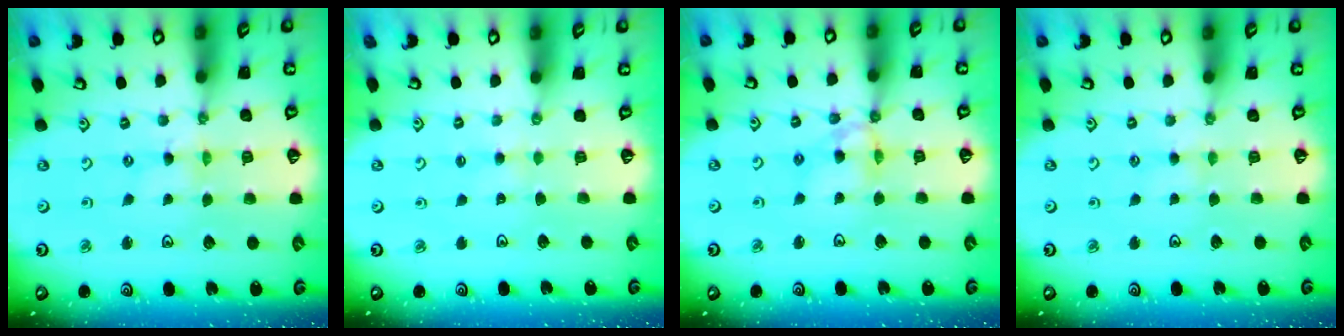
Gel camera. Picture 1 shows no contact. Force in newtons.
{"total": 1.3, "press": 1.3, "slide": 0.2}
{"total": 8.0, "press": 8.0, "slide": 0.8}
{"total": 2.2, "press": 2.2, "slide": 0.4}